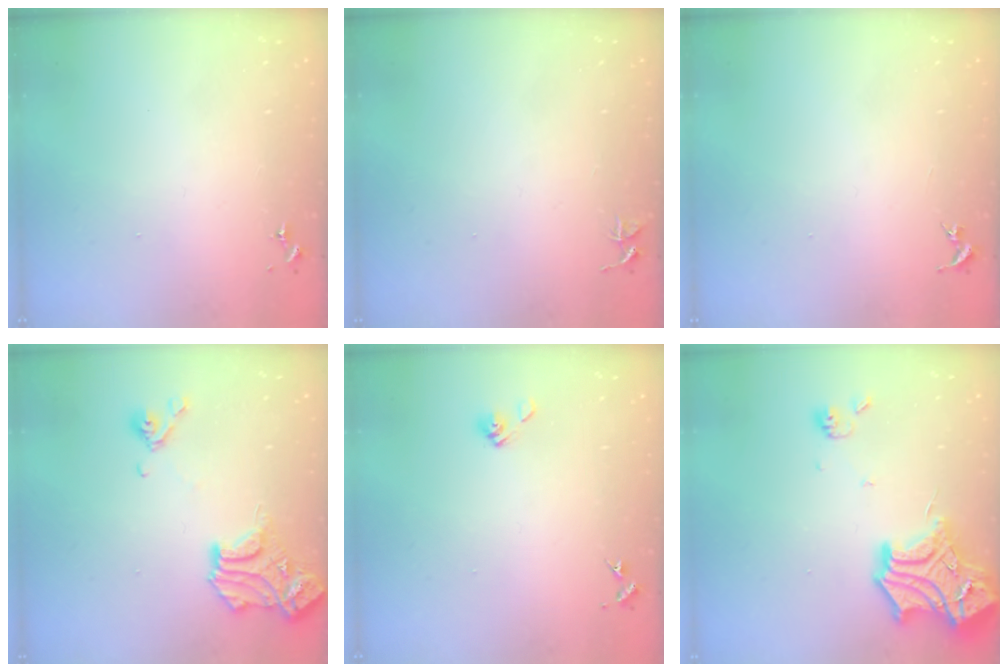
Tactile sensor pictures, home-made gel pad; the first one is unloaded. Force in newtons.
{"total": 3.7, "press": 3.7, "slide": 0.3}
{"total": 0.0}
{"total": 14.9, "press": 14.8, "slide": 1.2}
{"total": 5.4, "press": 5.0, "slide": 2.2}
{"total": 19.1, "press": 19.0, "slide": 1.6}